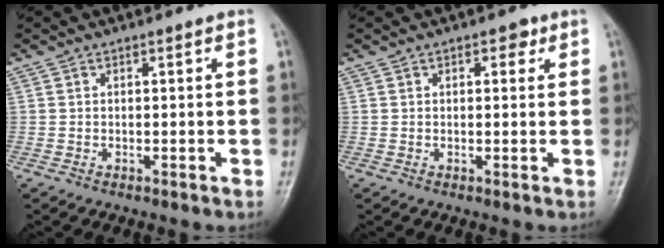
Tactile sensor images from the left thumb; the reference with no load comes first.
{"total": 2.3, "force": [1.1, 1.4, 1.5], "torque": [-0.007, 0.000, 0.011]}